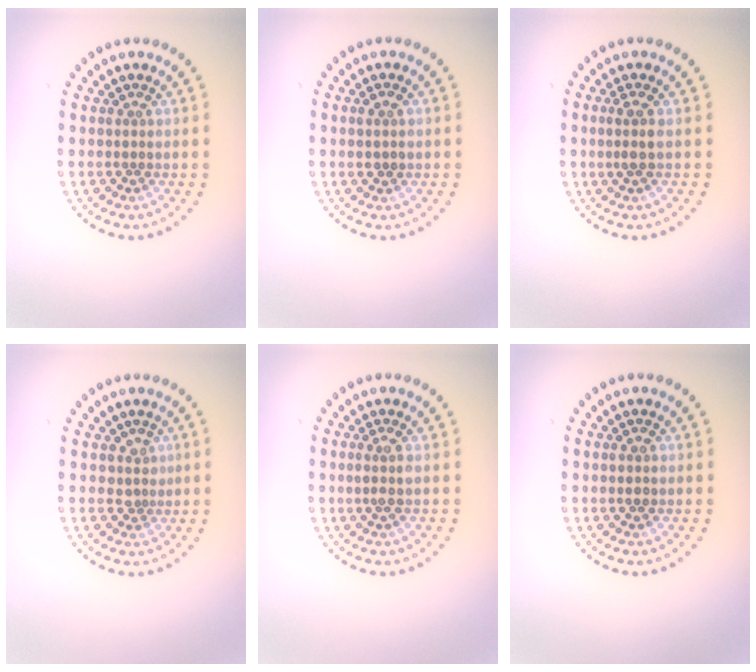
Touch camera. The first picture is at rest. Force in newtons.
{"total": 1.4, "press": 1.3, "slide": 0.4}
{"total": 1.4, "press": 1.2, "slide": 0.8}
{"total": 1.3, "press": 1.0, "slide": 0.9}
{"total": 1.3, "press": 1.1, "slide": 0.7}
{"total": 0.9, "press": 0.9, "slide": 0.1}